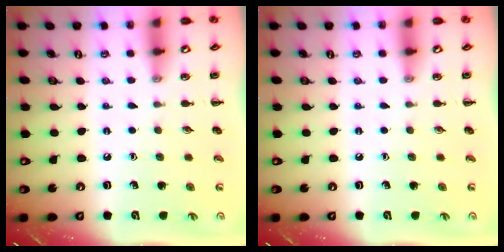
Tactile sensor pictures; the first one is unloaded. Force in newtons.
{"total": 0.0}